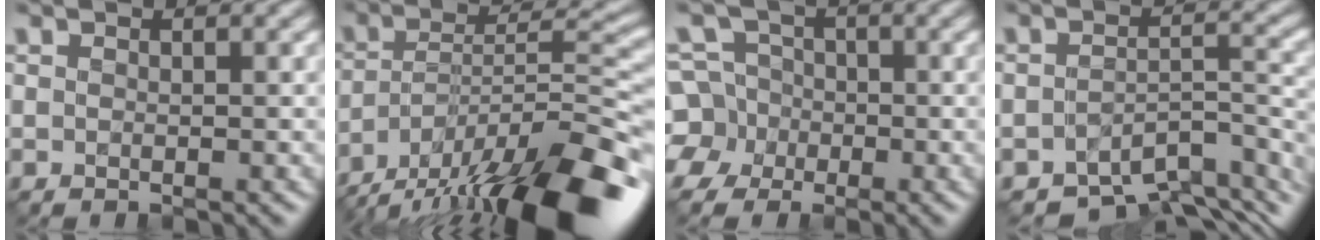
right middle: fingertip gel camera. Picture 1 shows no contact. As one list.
[{"total": 16.7, "force": [-12.2, 4.3, 10.6], "torque": [-0.200, 0.008, -0.201]}, {"total": 7.1, "force": [-1.8, 6.6, 1.8], "torque": [-0.044, 0.015, -0.066]}, {"total": 7.3, "force": [-5.5, 2.9, 3.8], "torque": [-0.047, -0.018, -0.079]}]